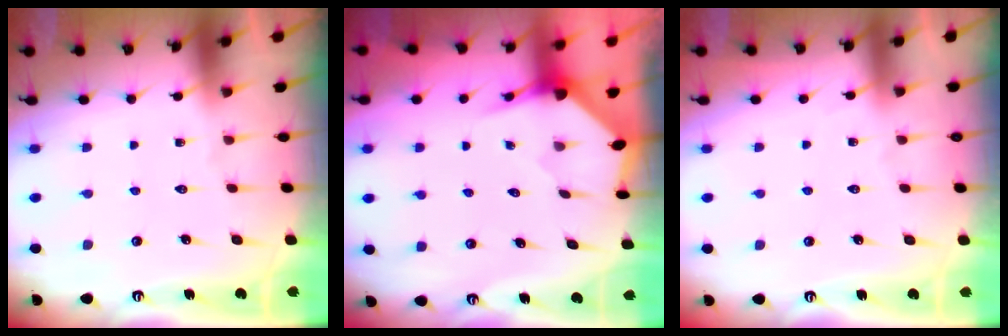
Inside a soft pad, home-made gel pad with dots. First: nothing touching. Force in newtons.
{"total": 3.3, "press": 3.3, "slide": 0.3}
{"total": 3.9, "press": 3.8, "slide": 0.6}